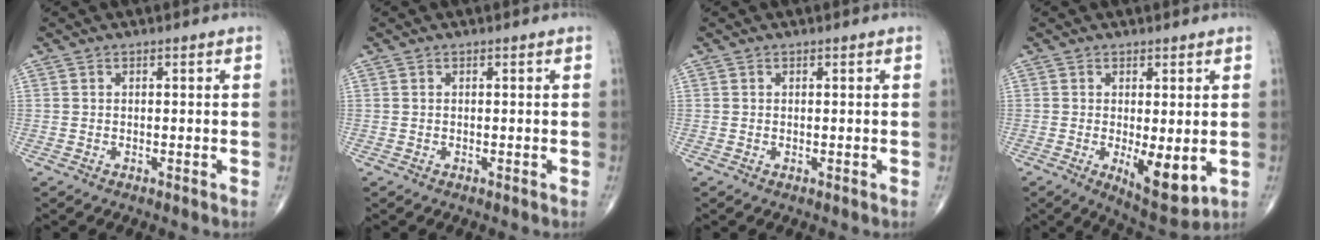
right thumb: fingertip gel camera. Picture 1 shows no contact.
{"total": 0.0}
{"total": 0.0}
{"total": 7.9, "force": [-1.2, 2.8, 7.3], "torque": [-0.103, -0.025, -0.008]}